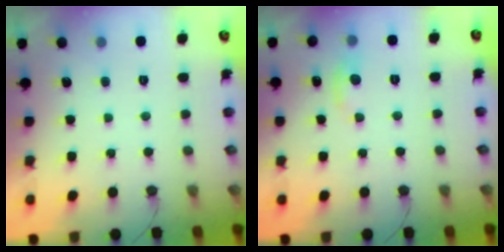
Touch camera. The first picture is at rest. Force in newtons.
{"total": 6.6, "press": 6.6, "slide": 0.9}